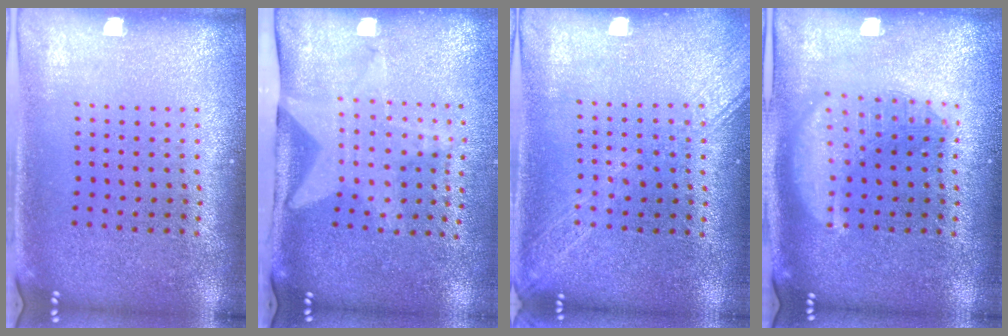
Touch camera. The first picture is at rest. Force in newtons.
{"total": 2.1, "press": 1.5, "slide": 1.4}
{"total": 1.6, "press": 1.5, "slide": 0.2}
{"total": 3.0, "press": 3.0, "slide": 0.4}